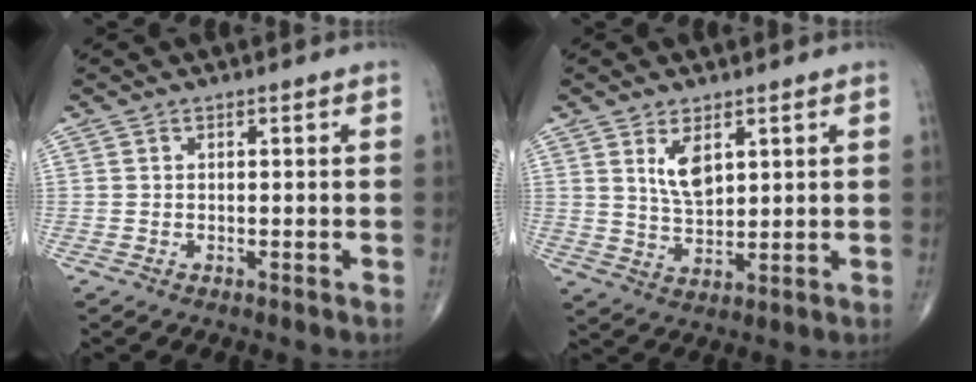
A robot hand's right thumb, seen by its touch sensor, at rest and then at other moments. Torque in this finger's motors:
{"motor_torque": [-0.59, 0.75, 0.45, 0.49, 0.09]}